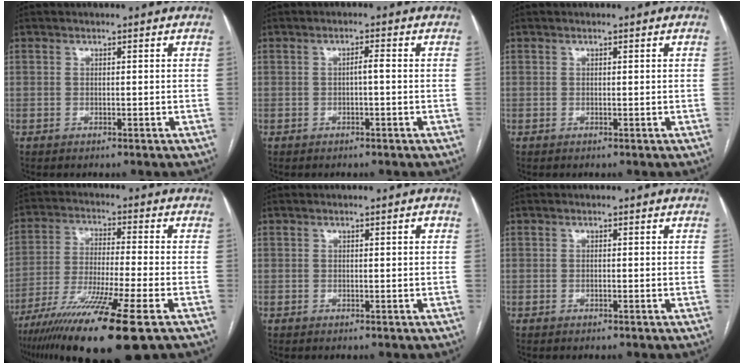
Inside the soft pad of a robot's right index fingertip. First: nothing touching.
{"total": 1.5, "force": [-0.2, 0.1, 1.4], "torque": [-0.022, 0.004, -0.003]}
{"total": 0.0}
{"total": 16.9, "force": [-10.4, 0.0, 13.3], "torque": [-0.241, -0.048, -0.182]}
{"total": 0.8, "force": [0.3, 0.1, 0.8], "torque": [-0.012, 0.002, 0.002]}
{"total": 0.0}